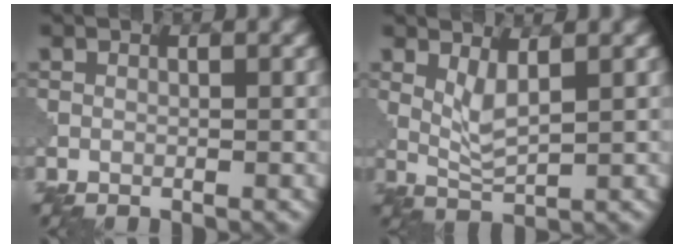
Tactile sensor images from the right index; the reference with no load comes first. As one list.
[{"total": 2.5, "force": [1.0, 0.6, 2.2], "torque": [-0.052, -0.008, 0.024]}]